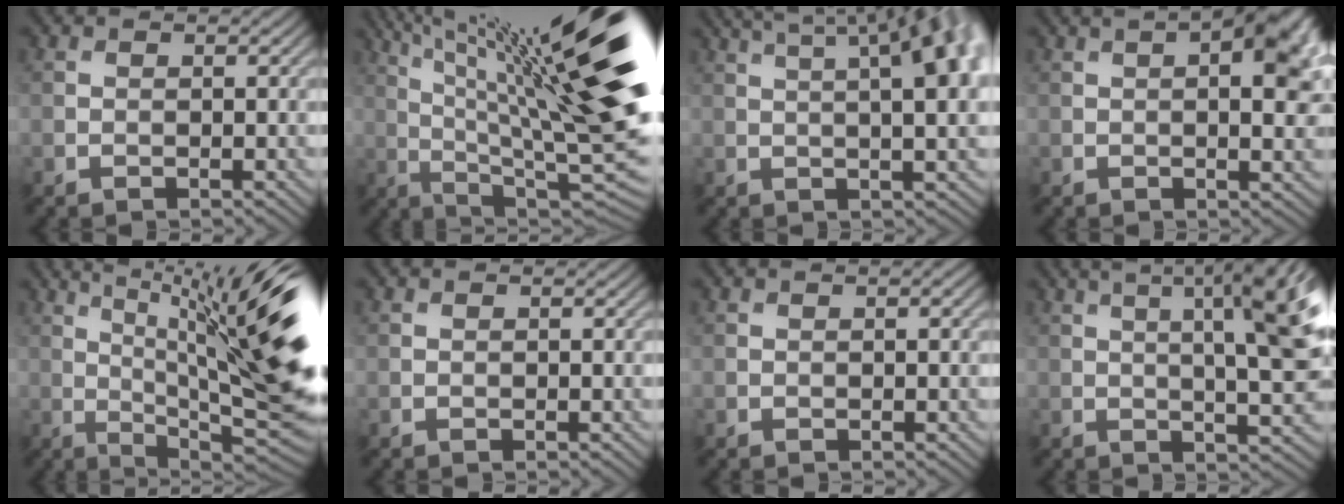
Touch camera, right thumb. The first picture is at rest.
{"total": 21.1, "force": [6.8, 5.0, 19.4], "torque": [-0.257, 0.030, 0.103]}
{"total": 12.1, "force": [4.9, 3.4, 10.5], "torque": [-0.138, 0.043, 0.064]}
{"total": 9.0, "force": [2.4, 3.7, 7.9], "torque": [-0.095, 0.017, 0.024]}
{"total": 16.8, "force": [4.1, 4.1, 15.8], "torque": [-0.204, 0.020, 0.072]}
{"total": 0.0}
{"total": 0.9, "force": [0.3, 0.2, 0.8], "torque": [-0.010, 0.004, 0.003]}
{"total": 10.9, "force": [3.3, 2.4, 10.1], "torque": [-0.128, 0.023, 0.045]}